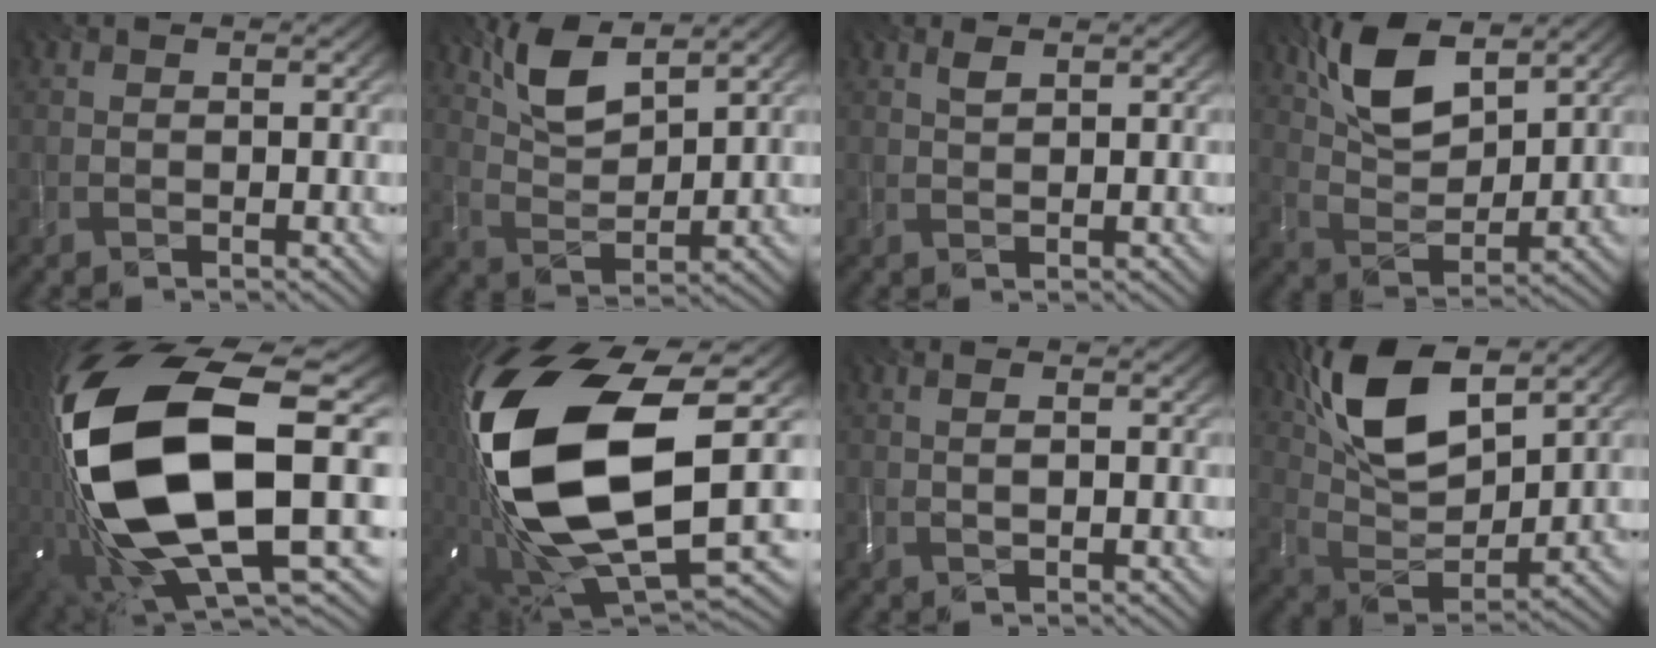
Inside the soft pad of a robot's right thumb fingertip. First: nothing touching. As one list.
[{"total": 6.9, "force": [4.6, 2.2, 4.6], "torque": [-0.105, 0.000, 0.096]}, {"total": 1.1, "force": [0.7, 0.3, 0.8], "torque": [-0.023, 0.001, 0.016]}, {"total": 9.6, "force": [5.6, 4.0, 6.6], "torque": [-0.146, 0.004, 0.115]}, {"total": 21.5, "force": [-1.3, 8.9, 19.5], "torque": [-0.431, -0.080, 0.006]}, {"total": 20.9, "force": [1.1, 11.2, 17.6], "torque": [-0.407, -0.045, 0.029]}, {"total": 1.1, "force": [0.3, 0.1, 1.1], "torque": [-0.026, 0.005, 0.004]}, {"total": 13.8, "force": [7.5, 5.7, 10.2], "torque": [-0.225, 0.012, 0.147]}]